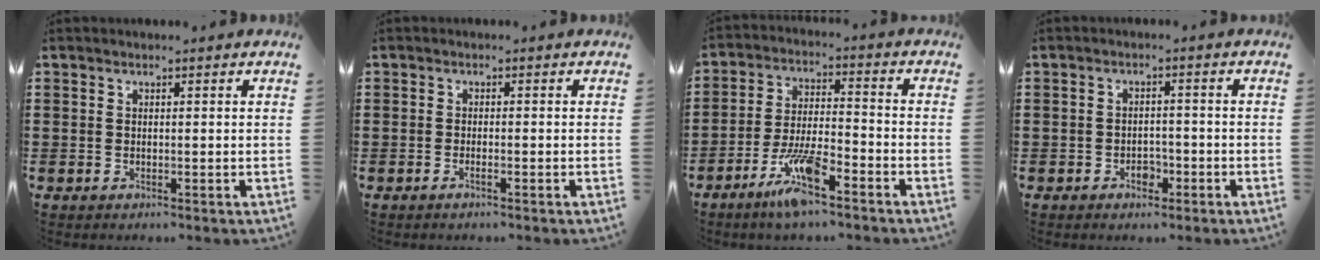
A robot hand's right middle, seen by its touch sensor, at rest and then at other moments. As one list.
[{"total": 0.9, "force": [-0.5, 0.0, 0.7], "torque": [-0.012, -0.003, -0.009]}, {"total": 8.7, "force": [-5.5, 1.8, 6.5], "torque": [-0.140, -0.002, -0.104]}, {"total": 2.4, "force": [-1.6, 1.4, 1.3], "torque": [-0.028, 0.003, -0.032]}]